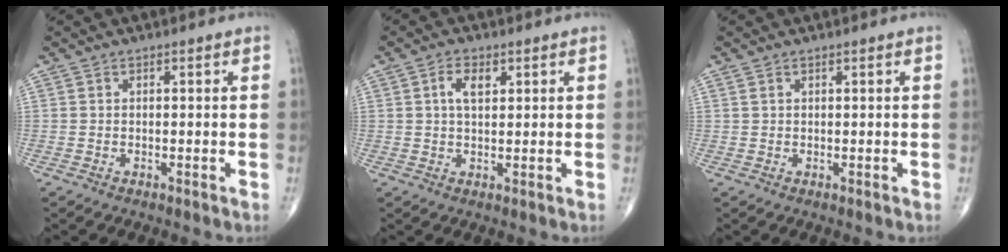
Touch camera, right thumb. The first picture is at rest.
{"total": 4.0, "force": [1.4, 2.1, 3.1], "torque": [-0.055, 0.000, 0.024]}
{"total": 0.6, "force": [0.4, 0.2, 0.3], "torque": [-0.008, 0.006, 0.011]}